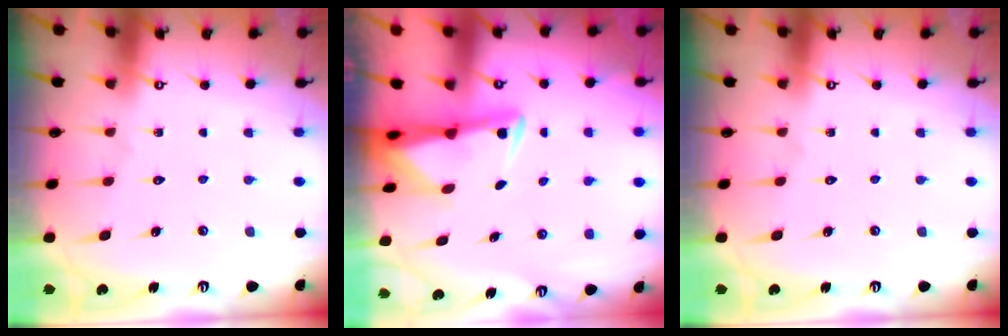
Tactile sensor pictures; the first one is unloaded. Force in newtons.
{"total": 3.0, "press": 3.0, "slide": 0.5}
{"total": 0.0}